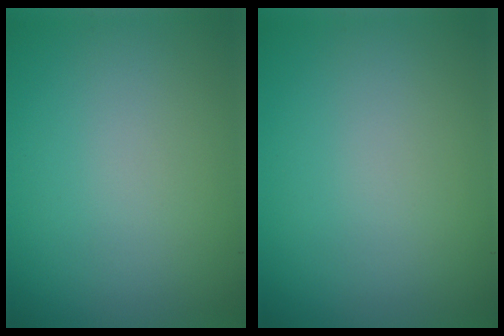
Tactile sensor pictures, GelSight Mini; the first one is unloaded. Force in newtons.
{"total": 0.0}